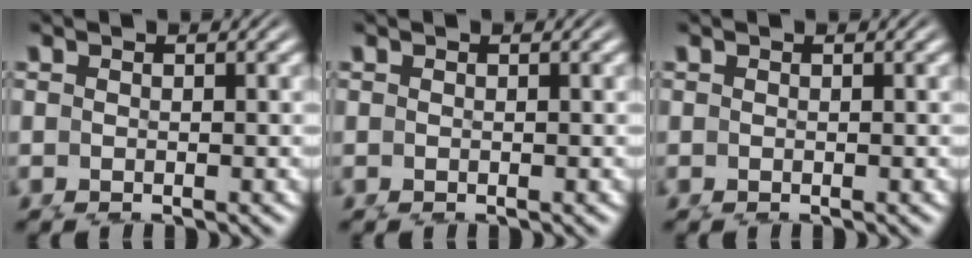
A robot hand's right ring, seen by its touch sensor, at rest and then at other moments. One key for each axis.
{"total": 0.0}
{"total": 0.0}